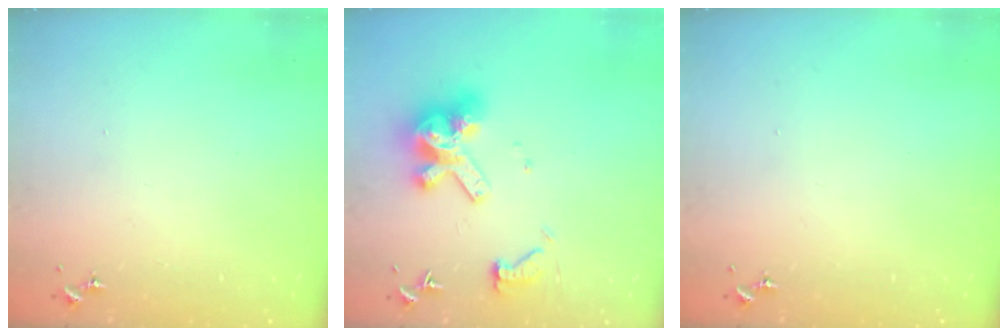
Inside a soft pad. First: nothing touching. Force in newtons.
{"total": 14.0, "press": 13.9, "slide": 1.5}
{"total": 0.0}